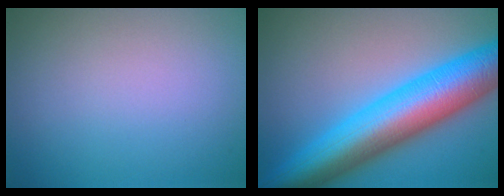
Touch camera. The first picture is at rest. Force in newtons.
{"total": 11.8, "press": 11.8, "slide": 0.1}